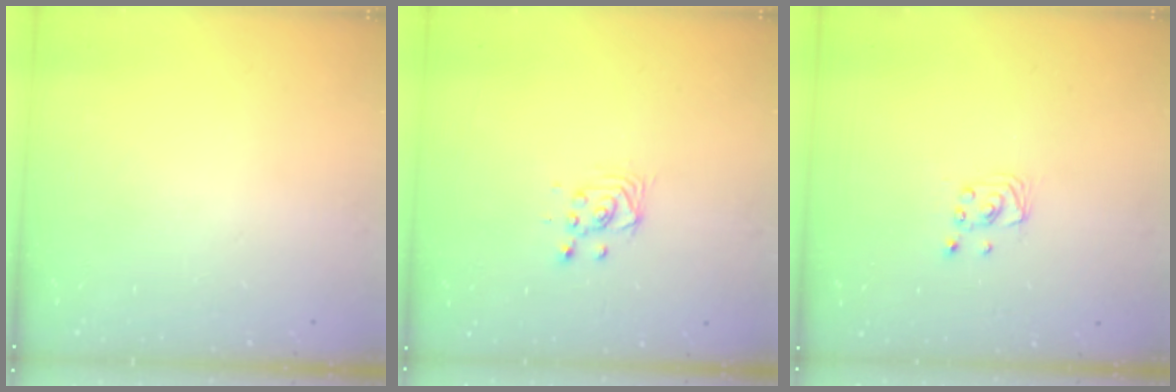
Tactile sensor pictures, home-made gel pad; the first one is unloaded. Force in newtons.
{"total": 3.3, "press": 3.3, "slide": 0.4}
{"total": 1.9, "press": 1.9, "slide": 0.1}